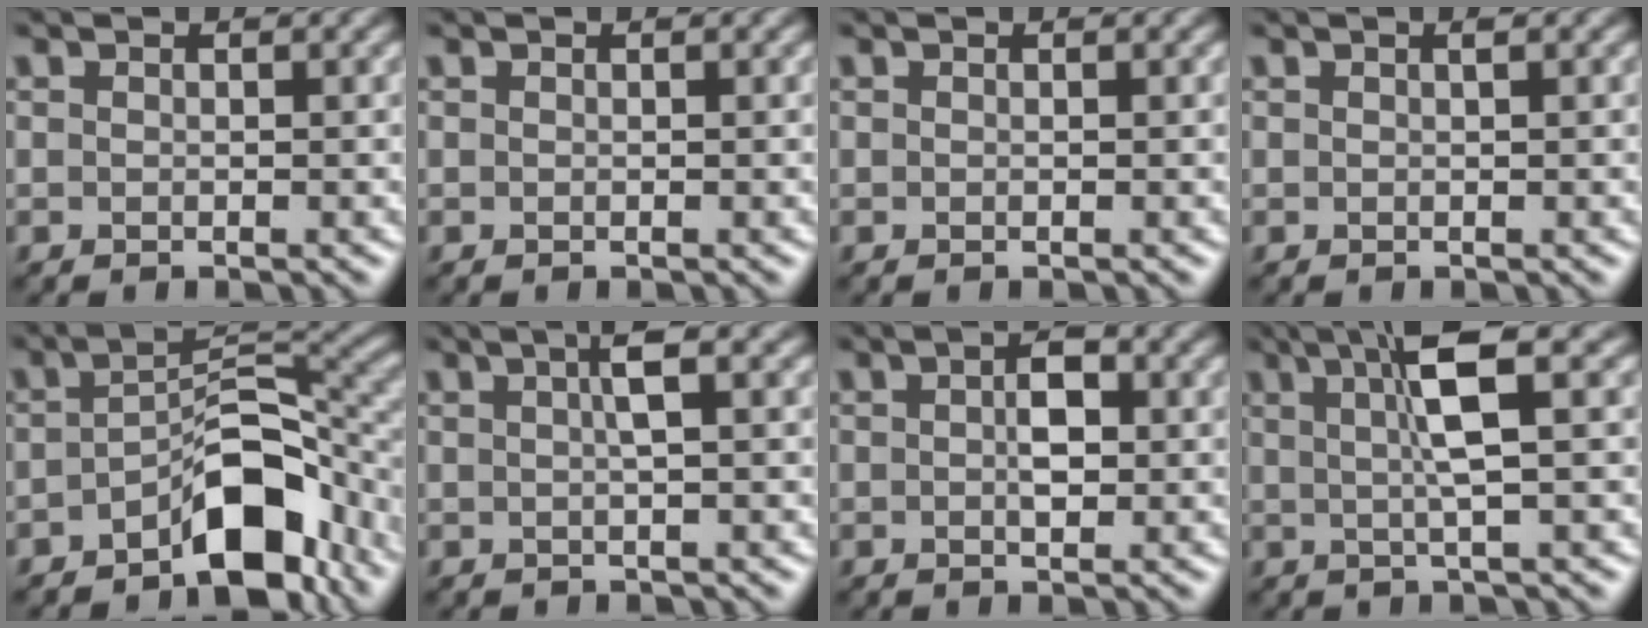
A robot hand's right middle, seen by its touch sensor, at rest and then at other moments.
{"total": 0.0}
{"total": 0.0}
{"total": 0.5, "force": [0.2, 0.1, 0.5], "torque": [-0.010, 0.004, 0.004]}
{"total": 8.3, "force": [-4.3, 3.7, 6.0], "torque": [-0.080, 0.007, -0.072]}
{"total": 2.4, "force": [0.7, 0.4, 2.3], "torque": [-0.037, 0.008, 0.010]}
{"total": 2.8, "force": [0.2, 1.4, 2.4], "torque": [-0.041, 0.004, 0.000]}
{"total": 5.3, "force": [1.5, 0.7, 5.0], "torque": [-0.095, 0.006, 0.028]}